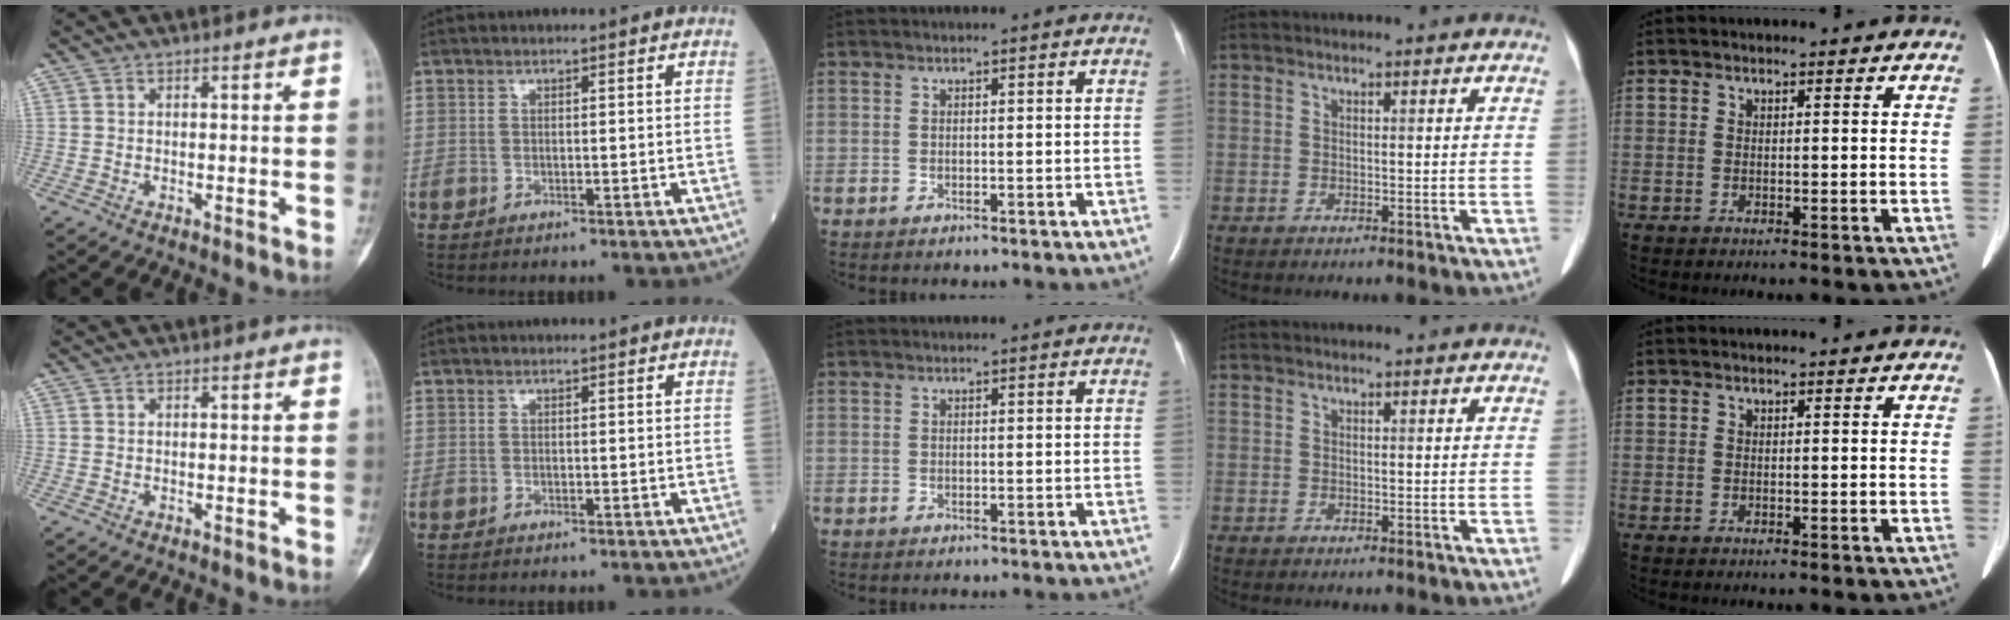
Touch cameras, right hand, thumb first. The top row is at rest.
{}